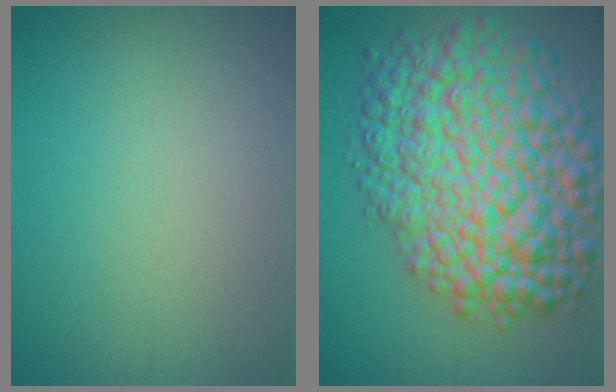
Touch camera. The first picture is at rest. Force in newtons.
{"total": 11.8, "press": 11.8, "slide": 0.4}